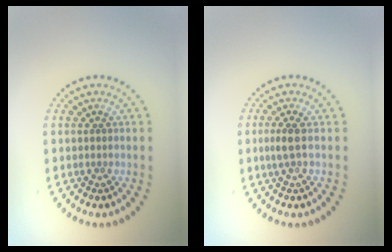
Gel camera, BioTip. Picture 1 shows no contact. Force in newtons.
{"total": 1.4, "press": 1.2, "slide": 0.8}